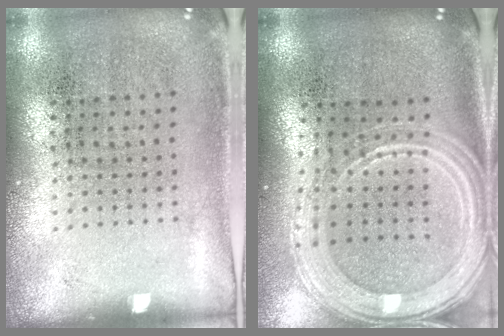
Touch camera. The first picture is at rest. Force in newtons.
{"total": 2.3, "press": 2.1, "slide": 1.0}